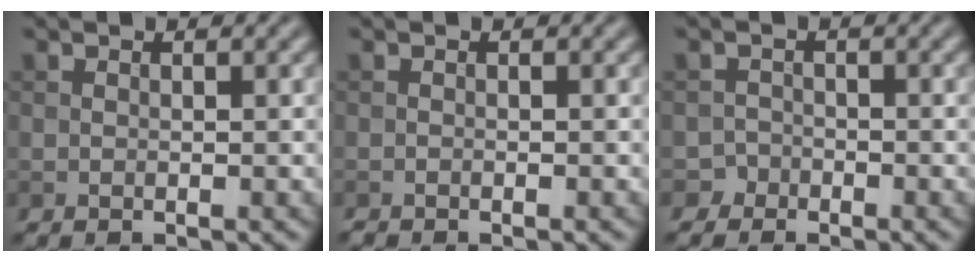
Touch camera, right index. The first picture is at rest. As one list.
[{"total": 0.5, "force": [-0.5, 0.0, 0.1], "torque": [0.002, -0.001, -0.011]}, {"total": 2.0, "force": [-1.5, 1.1, -0.4], "torque": [0.019, 0.011, -0.026]}]